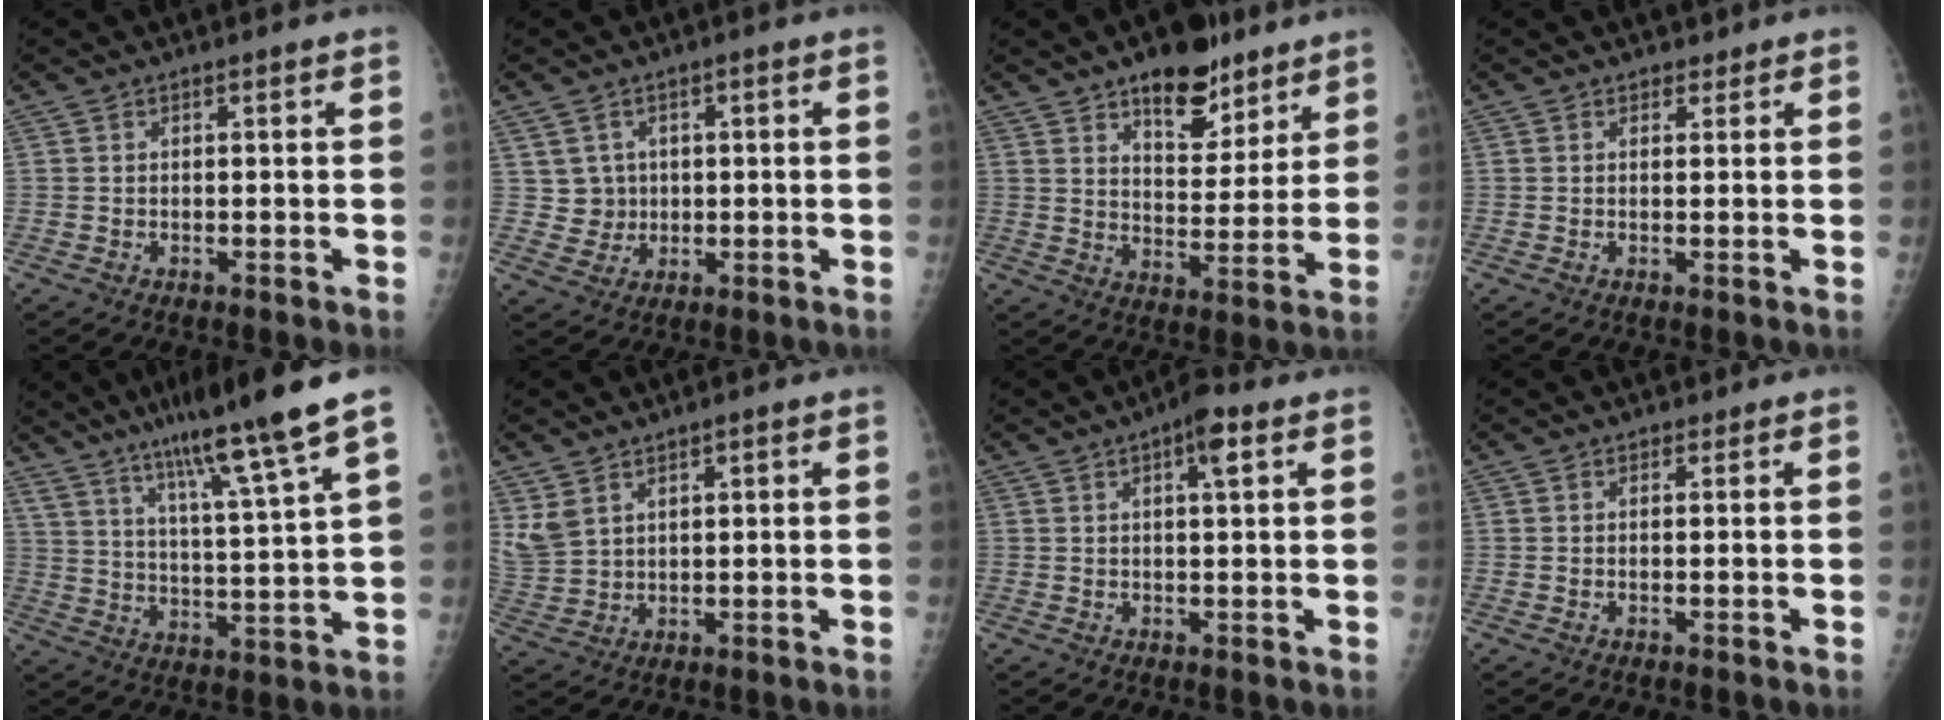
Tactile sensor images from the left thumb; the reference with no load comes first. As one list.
[{"total": 4.5, "force": [0.9, 4.3, 0.4], "torque": [0.021, 0.000, 0.019]}, {"total": 13.4, "force": [8.9, 6.6, 7.6], "torque": [-0.063, -0.051, 0.133]}, {"total": 1.1, "force": [0.8, 0.8, 0.0], "torque": [0.012, -0.004, 0.006]}, {"total": 15.2, "force": [10.5, -0.1, 11.0], "torque": [-0.173, -0.048, 0.173]}, {"total": 5.5, "force": [3.1, 3.8, 2.3], "torque": [-0.038, -0.015, 0.075]}, {"total": 5.8, "force": [2.6, 1.5, 4.9], "torque": [-0.070, 0.001, 0.034]}, {"total": 0.0}]